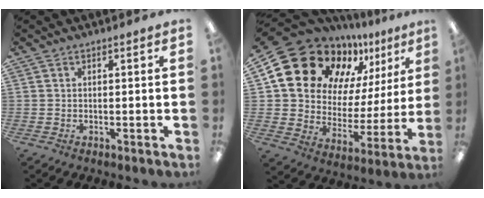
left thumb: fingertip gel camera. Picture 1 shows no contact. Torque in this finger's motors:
{"motor_torque": [0.47, 1.08, 1.40, -1.37, 0.29]}